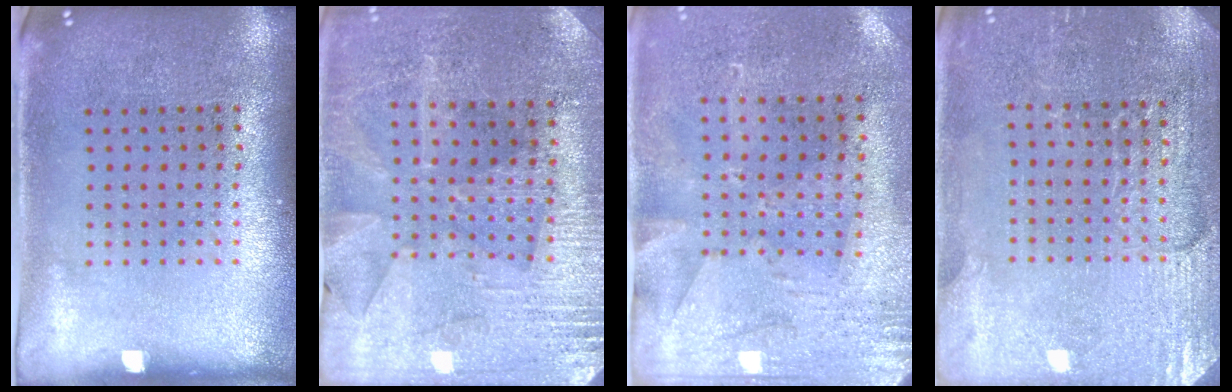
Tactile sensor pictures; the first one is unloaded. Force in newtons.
{"total": 2.9, "press": 2.8, "slide": 0.5}
{"total": 2.8, "press": 2.3, "slide": 1.6}
{"total": 2.9, "press": 2.8, "slide": 0.2}